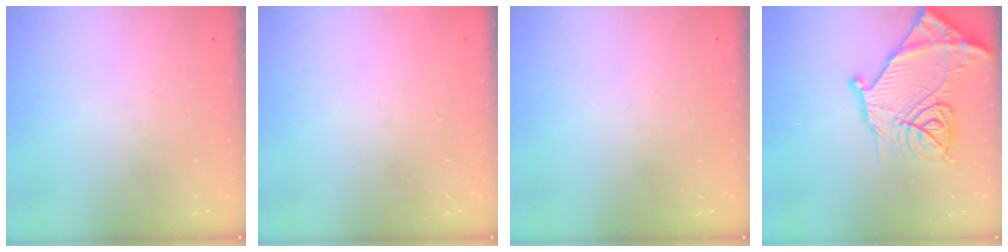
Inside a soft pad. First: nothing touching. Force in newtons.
{"total": 1.5, "press": 1.5, "slide": 0.1}
{"total": 0.0}
{"total": 21.2, "press": 21.1, "slide": 1.9}